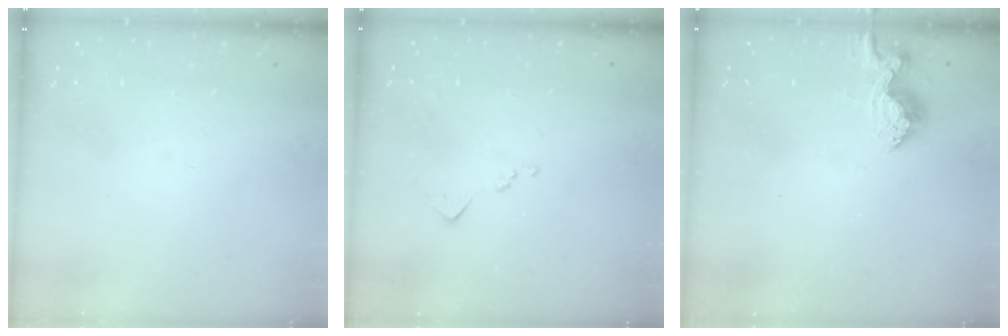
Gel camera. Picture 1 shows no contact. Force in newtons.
{"total": 6.8, "press": 6.8, "slide": 0.5}
{"total": 9.5, "press": 9.5, "slide": 0.3}